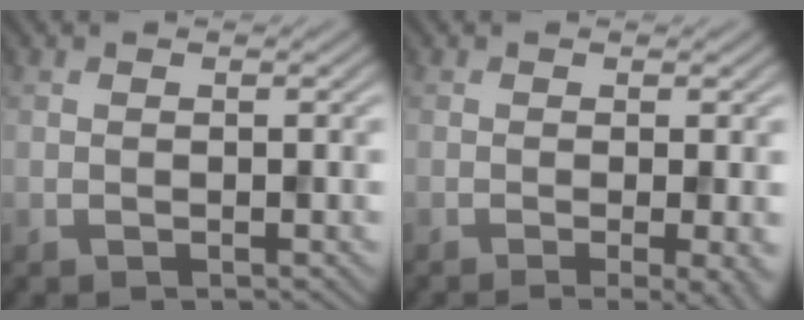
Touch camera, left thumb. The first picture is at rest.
{"total": 4.3, "force": [-1.2, 1.0, 4.0], "torque": [-0.054, -0.007, -0.018]}